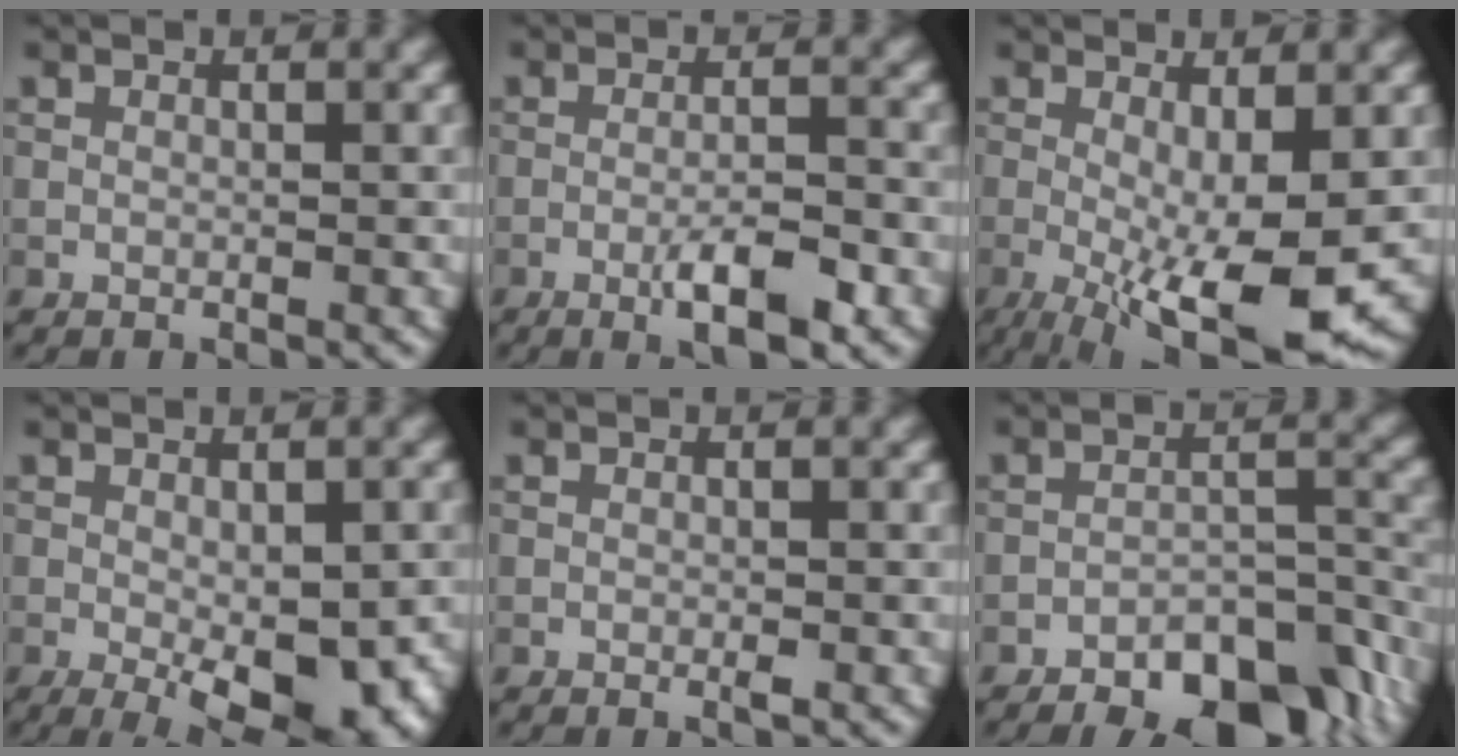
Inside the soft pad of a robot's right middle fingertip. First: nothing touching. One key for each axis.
{"total": 4.4, "fx": -2.1, "fy": 0.8, "fz": 3.8, "tx": -0.066, "ty": 0.001, "tz": -0.036}
{"total": 9.9, "fx": -2.3, "fy": 2.4, "fz": 9.3, "tx": -0.163, "ty": -0.025, "tz": -0.029}
{"total": 8.9, "fx": -2.7, "fy": 3.5, "fz": 7.6, "tx": -0.121, "ty": -0.027, "tz": -0.023}
{"total": 0.7, "fx": -0.3, "fy": 0.2, "fz": 0.6, "tx": -0.010, "ty": 0.000, "tz": -0.003}
{"total": 8.8, "fx": -6.3, "fy": 3.6, "fz": 5.1, "tx": -0.061, "ty": 0.005, "tz": -0.098}